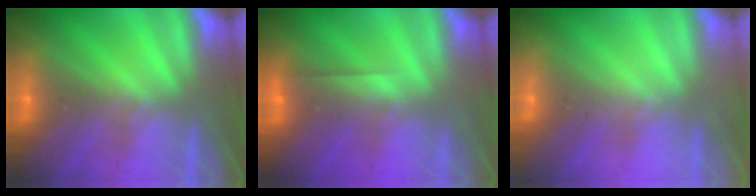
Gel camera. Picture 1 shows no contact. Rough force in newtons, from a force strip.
{"total": 2.6}
{"total": 2.0}